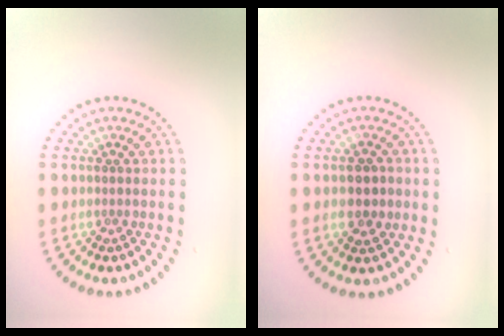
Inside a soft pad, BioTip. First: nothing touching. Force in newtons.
{"total": 2.6, "press": 2.6, "slide": 0.1}